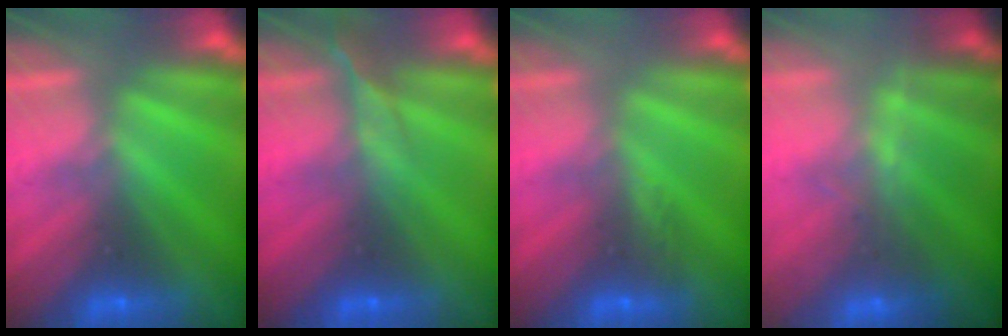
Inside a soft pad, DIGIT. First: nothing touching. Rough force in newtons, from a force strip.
{"total": 2.6}
{"total": 2.8}
{"total": 7.6}